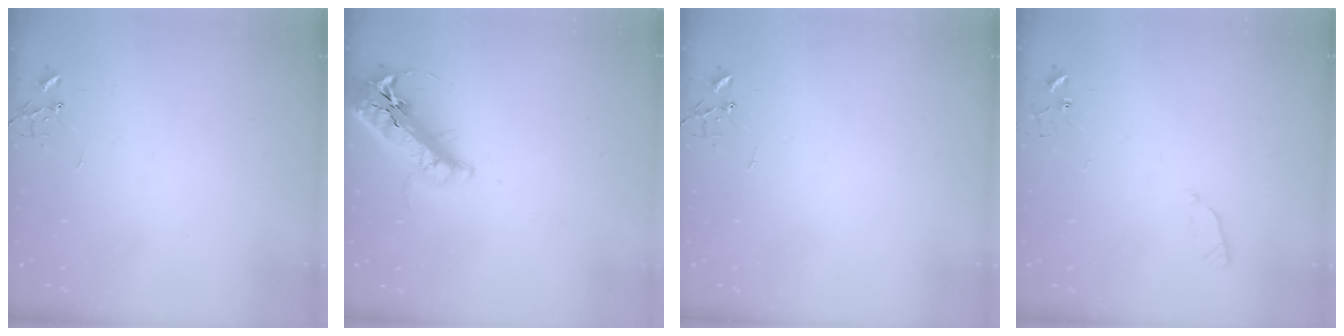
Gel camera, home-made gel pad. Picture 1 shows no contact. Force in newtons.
{"total": 21.2, "press": 20.8, "slide": 4.0}
{"total": 0.0}
{"total": 4.7, "press": 4.6, "slide": 0.9}